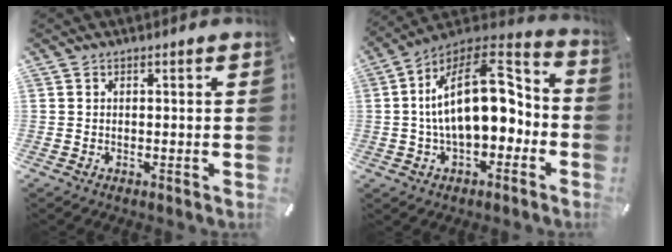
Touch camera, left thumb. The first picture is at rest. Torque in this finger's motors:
{"motor_torque": [0.92, 0.91, 1.62, 1.14, 0.58]}